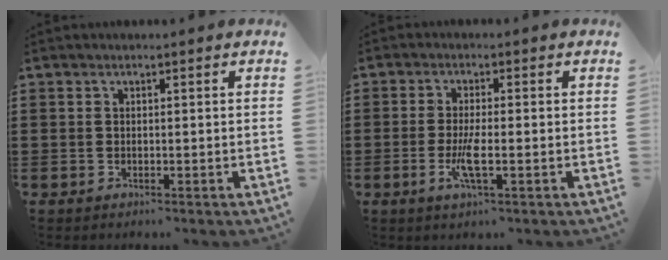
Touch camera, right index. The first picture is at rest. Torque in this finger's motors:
{"motor_torque": [1.55, 0.59, 0.13, 0.09]}